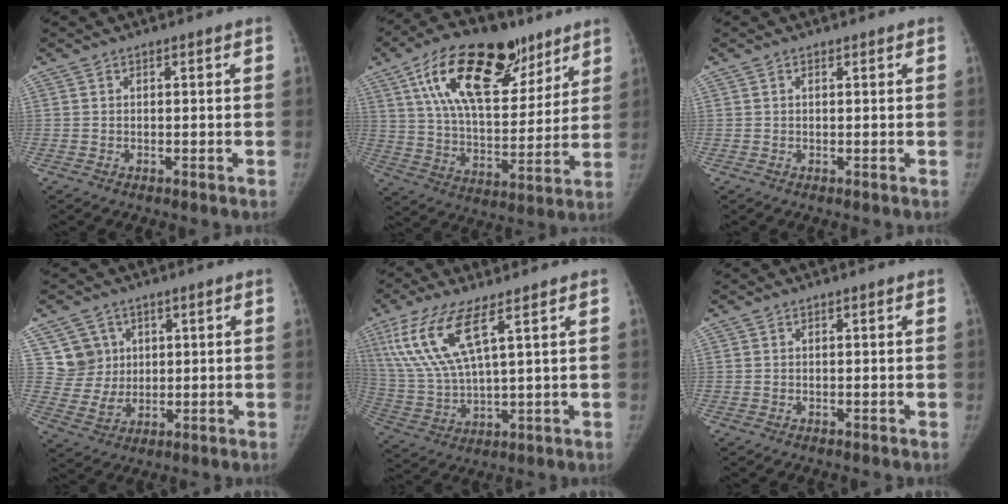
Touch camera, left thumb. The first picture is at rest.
{"total": 25.0, "force": [13.8, 12.3, 16.8], "torque": [-0.244, -0.026, 0.236]}
{"total": 0.0}
{"total": 6.9, "force": [2.6, 6.3, 1.0], "torque": [0.017, -0.019, 0.056]}
{"total": 13.6, "force": [6.6, 3.8, 11.3], "torque": [-0.256, -0.023, 0.136]}
{"total": 0.0}